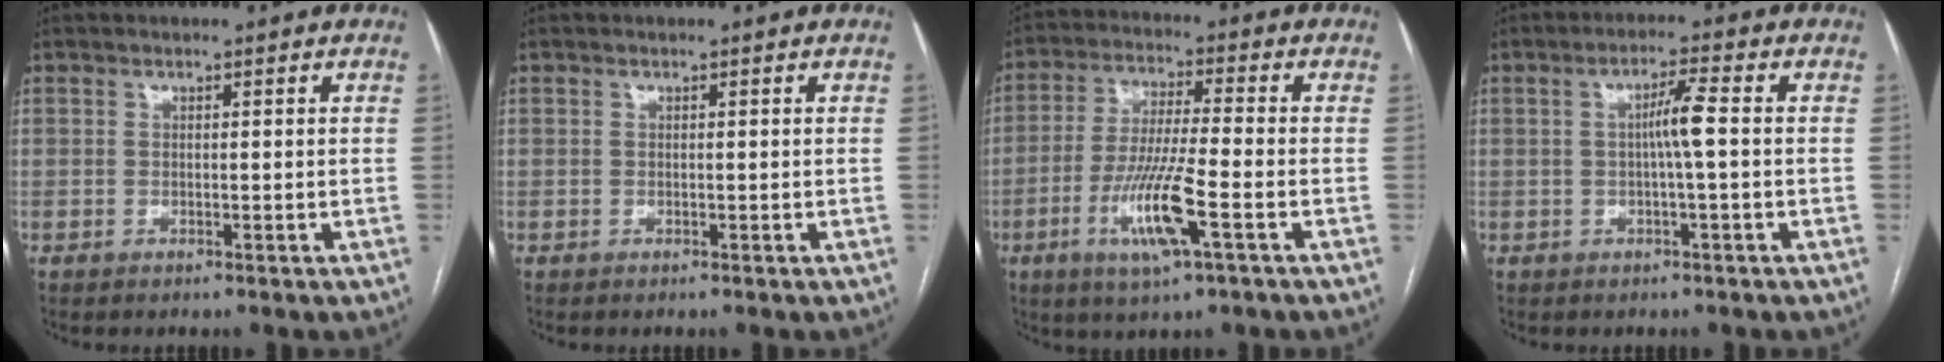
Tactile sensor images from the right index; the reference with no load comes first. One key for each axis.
{"total": 0.0}
{"total": 11.0, "fx": -4.1, "fy": 0.6, "fz": 10.2, "tx": -0.202, "ty": -0.014, "tz": -0.076}
{"total": 4.1, "fx": -0.1, "fy": -0.3, "fz": 4.1, "tx": -0.073, "ty": 0.007, "tz": -0.001}